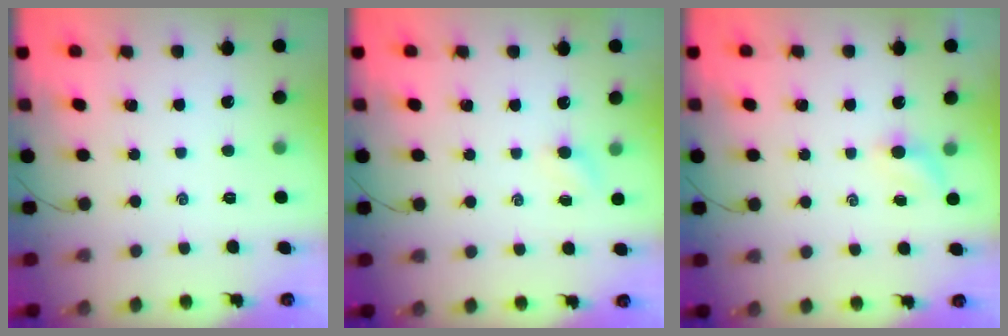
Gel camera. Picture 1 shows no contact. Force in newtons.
{"total": 2.7, "press": 2.6, "slide": 0.8}
{"total": 2.4, "press": 2.3, "slide": 0.7}